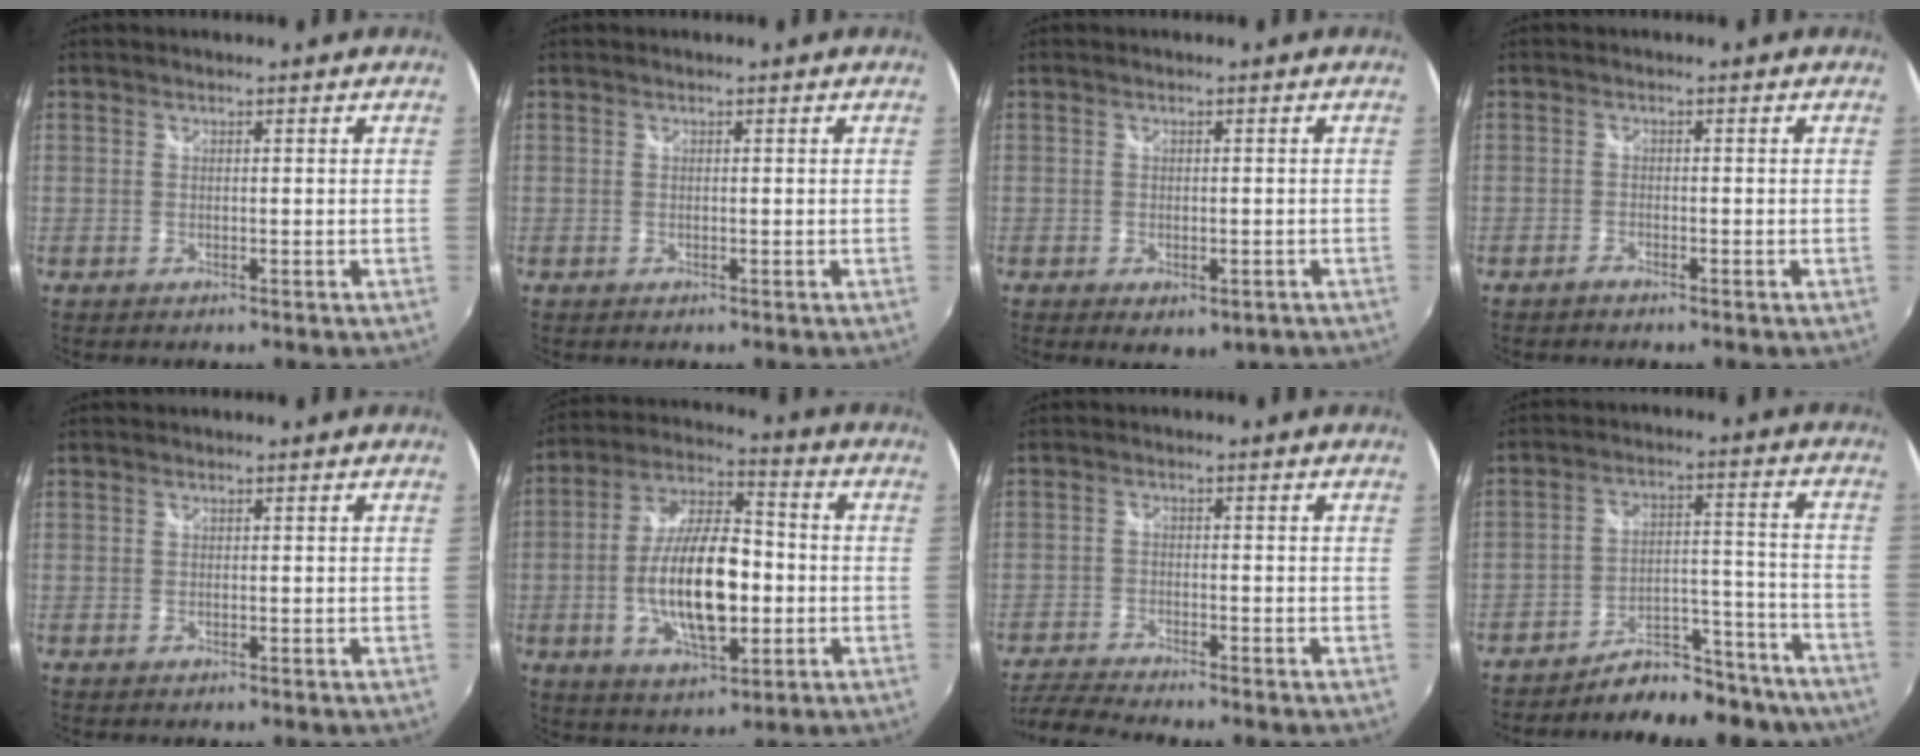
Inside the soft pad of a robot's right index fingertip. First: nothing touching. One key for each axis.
{"total": 0.0}
{"total": 4.1, "fx": -1.9, "fy": 2.5, "fz": 2.7, "tx": -0.048, "ty": -0.017, "tz": -0.023}
{"total": 1.0, "fx": -0.9, "fy": 0.3, "fz": 0.1, "tx": -0.008, "ty": -0.001, "tz": -0.021}
{"total": 0.0}
{"total": 16.9, "fx": -2.9, "fy": 7.0, "fz": 15.1, "tx": -0.290, "ty": 0.001, "tz": -0.049}
{"total": 6.6, "fx": -6.3, "fy": 0.0, "fz": 1.9, "tx": -0.062, "ty": -0.019, "tz": -0.121}
{"total": 15.4, "fx": -13.6, "fy": 5.5, "fz": 4.6, "tx": -0.062, "ty": 0.045, "tz": -0.174}